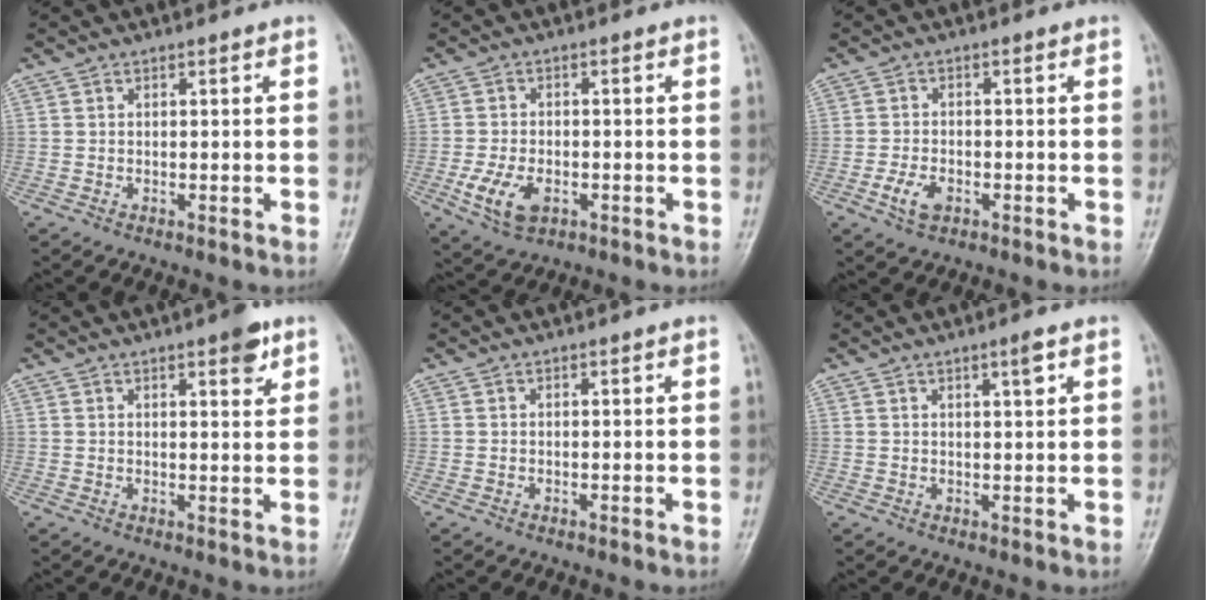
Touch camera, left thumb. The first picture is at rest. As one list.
[{"total": 7.1, "force": [-2.4, 4.3, 5.0], "torque": [-0.098, 0.000, -0.039]}, {"total": 4.1, "force": [-1.8, 2.5, 2.7], "torque": [-0.053, 0.005, -0.034]}, {"total": 4.3, "force": [2.6, 1.3, 3.2], "torque": [-0.033, -0.013, 0.032]}, {"total": 0.0}, {"total": 2.4, "force": [1.3, 0.2, 2.0], "torque": [-0.031, -0.006, 0.022]}]